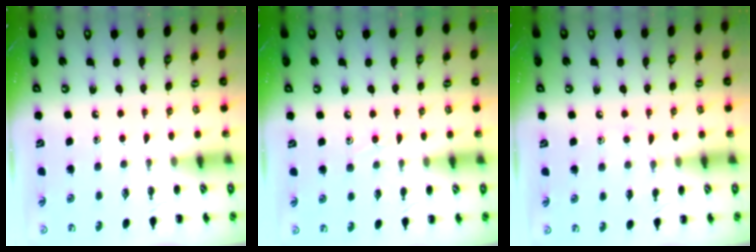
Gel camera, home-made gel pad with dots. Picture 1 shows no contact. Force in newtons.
{"total": 5.6, "press": 5.3, "slide": 1.9}
{"total": 6.4, "press": 6.1, "slide": 1.9}